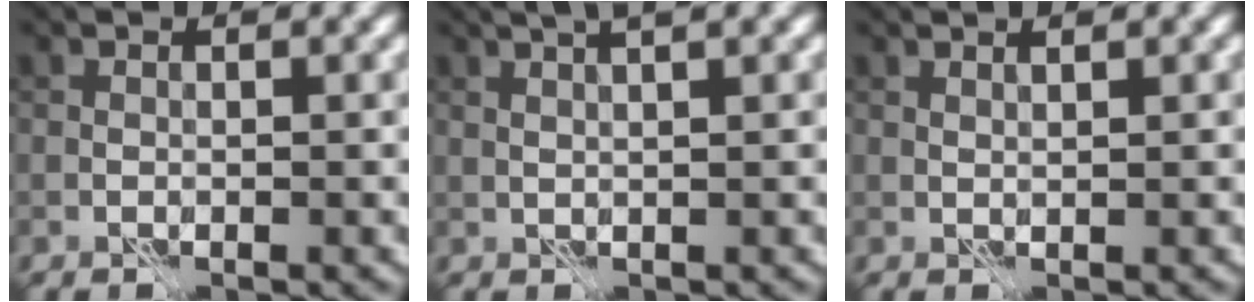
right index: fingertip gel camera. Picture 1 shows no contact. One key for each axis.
{"total": 4.1, "fx": 2.4, "fy": 1.0, "fz": 3.2, "tx": -0.040, "ty": 0.015, "tz": 0.019}
{"total": 0.9, "fx": 0.7, "fy": -0.1, "fz": 0.6, "tx": -0.011, "ty": -0.003, "tz": 0.011}